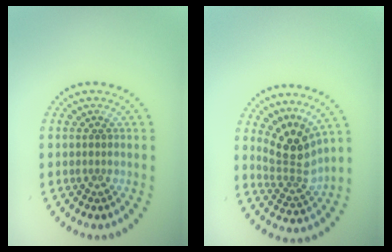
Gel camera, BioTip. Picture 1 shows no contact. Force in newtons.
{"total": 3.7, "press": 2.6, "slide": 2.7}